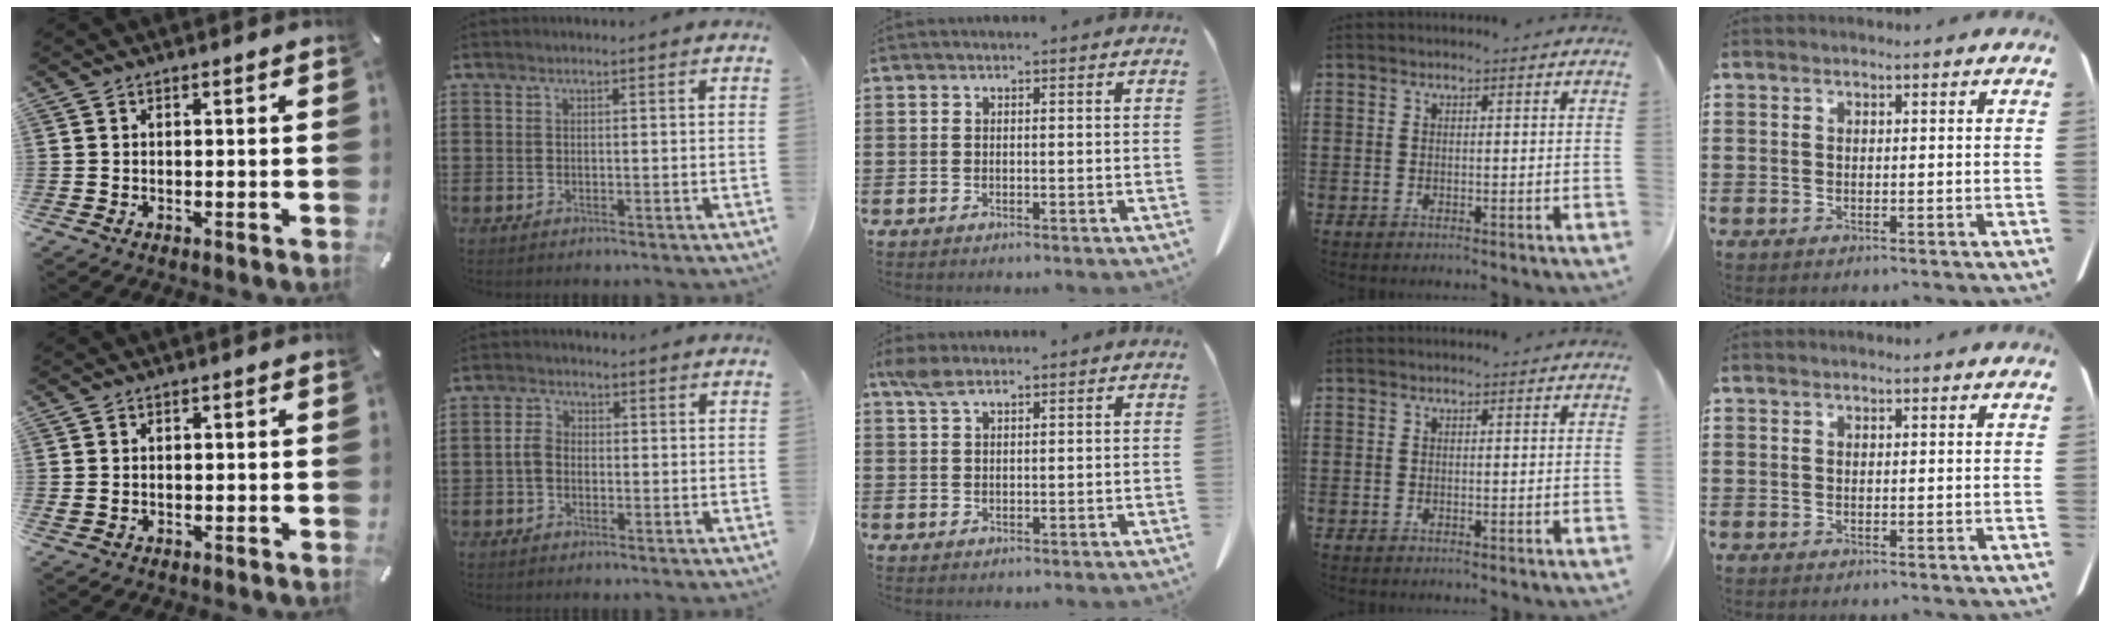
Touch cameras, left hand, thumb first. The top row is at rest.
{"thumb": {"total": 0.6, "force": [0.0, 0.5, 0.3], "torque": [-0.008, 0.001, 0.000]}, "index": {"total": 2.6, "force": [-0.7, 1.9, 1.6], "torque": [-0.046, 0.001, -0.018]}, "middle": {"total": 3.0, "force": [2.1, 1.0, 1.9], "torque": [-0.043, 0.002, 0.039]}}